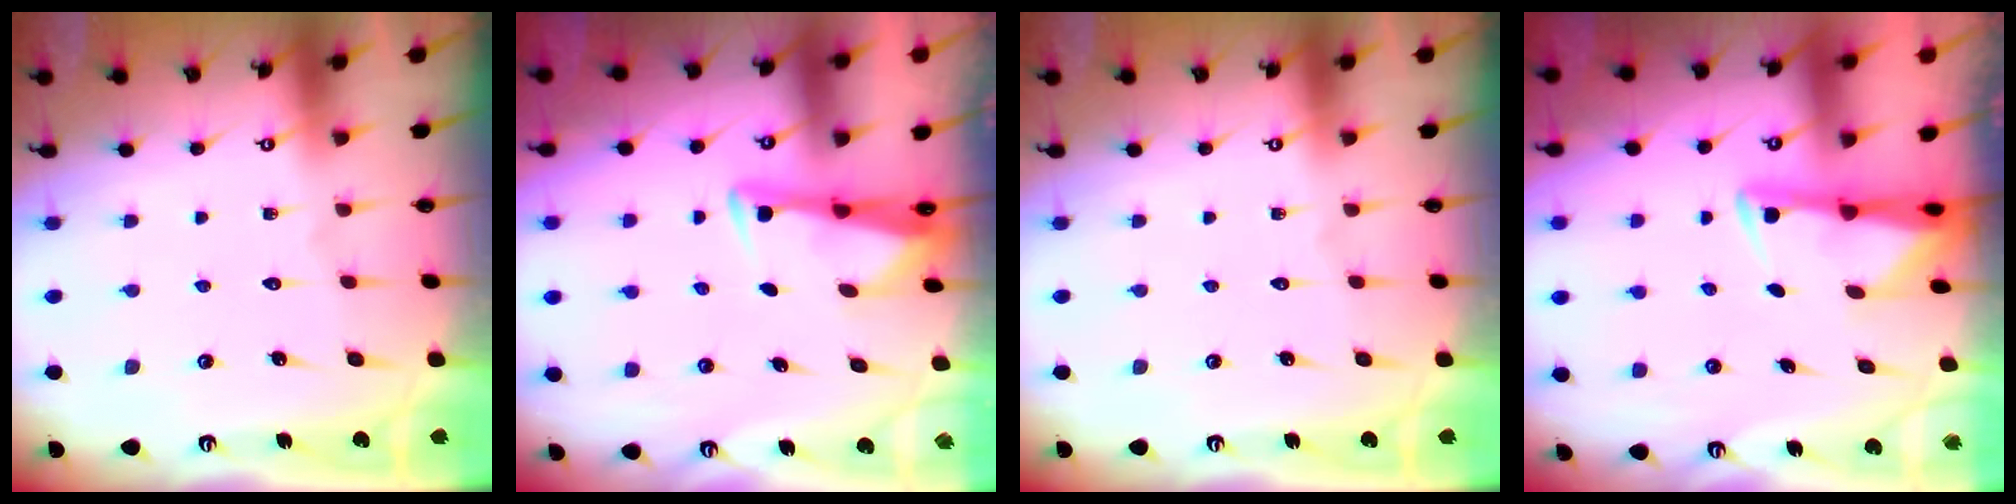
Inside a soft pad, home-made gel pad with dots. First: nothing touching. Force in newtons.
{"total": 3.3, "press": 3.3, "slide": 0.4}
{"total": 0.0}
{"total": 3.0, "press": 2.9, "slide": 0.6}